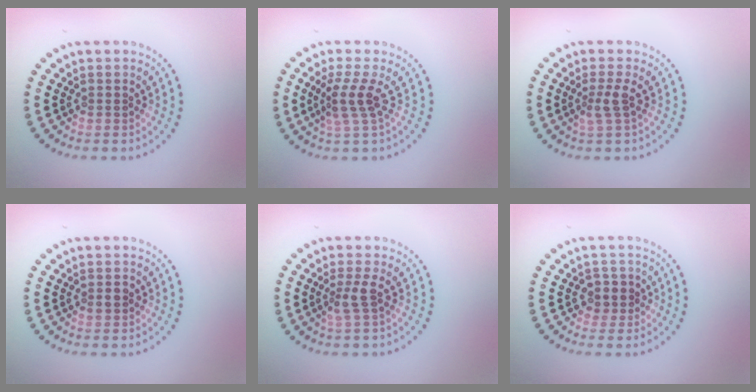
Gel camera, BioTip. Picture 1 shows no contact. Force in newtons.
{"total": 2.6, "press": 1.9, "slide": 1.7}
{"total": 1.8, "press": 1.3, "slide": 1.2}
{"total": 1.0, "press": 1.0, "slide": 0.1}
{"total": 1.9, "press": 1.4, "slide": 1.2}
{"total": 1.7, "press": 1.4, "slide": 1.0}